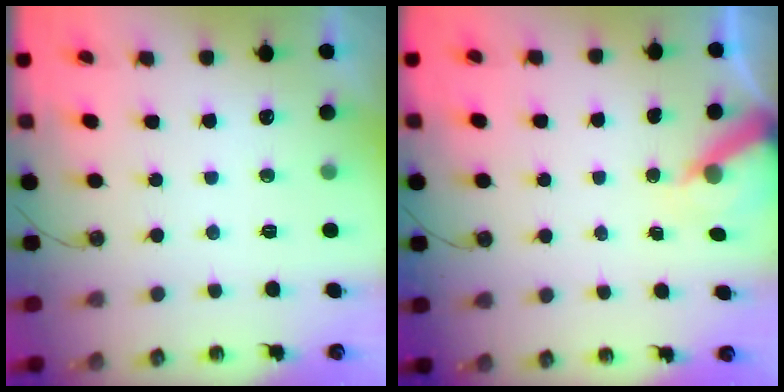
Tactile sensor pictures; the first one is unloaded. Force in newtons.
{"total": 6.8, "press": 6.8, "slide": 0.4}